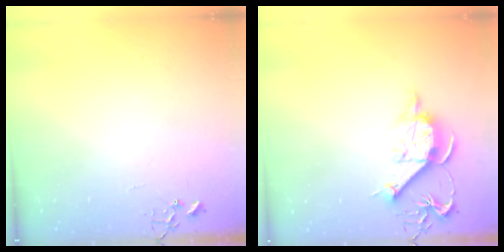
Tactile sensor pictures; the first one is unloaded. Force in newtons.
{"total": 11.0, "press": 10.9, "slide": 1.0}